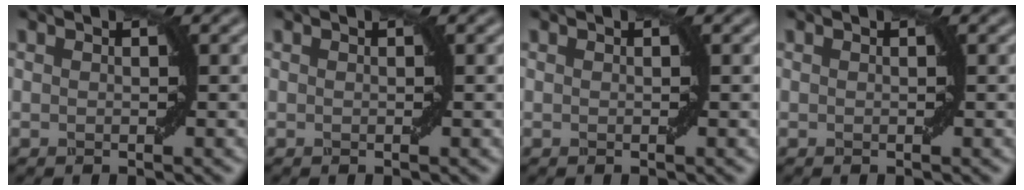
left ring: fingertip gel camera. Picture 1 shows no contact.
{"total": 0.0}
{"total": 0.0}
{"total": 0.0}